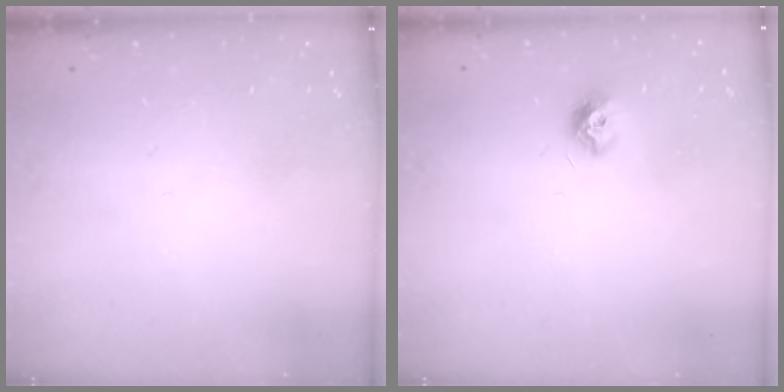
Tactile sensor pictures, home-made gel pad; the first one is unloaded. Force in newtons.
{"total": 7.3, "press": 7.2, "slide": 0.3}